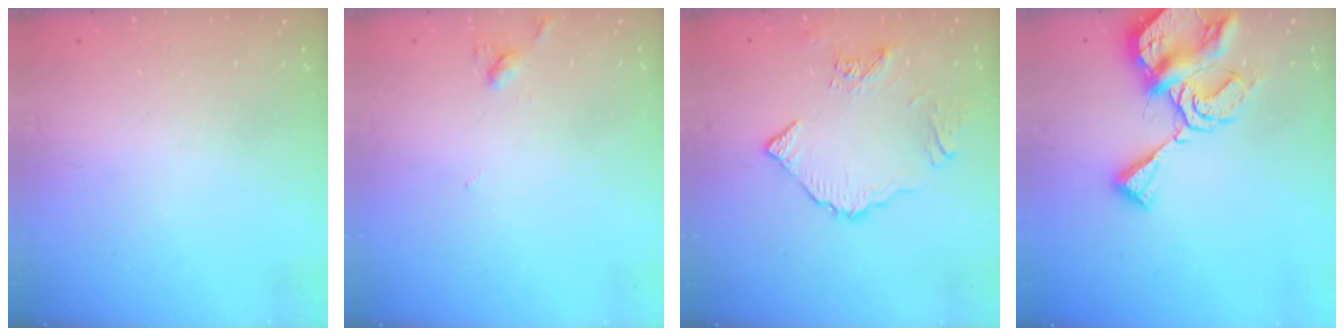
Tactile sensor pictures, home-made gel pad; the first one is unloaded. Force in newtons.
{"total": 3.2, "press": 3.2, "slide": 0.5}
{"total": 8.8, "press": 8.8, "slide": 0.9}
{"total": 14.4, "press": 14.3, "slide": 1.5}